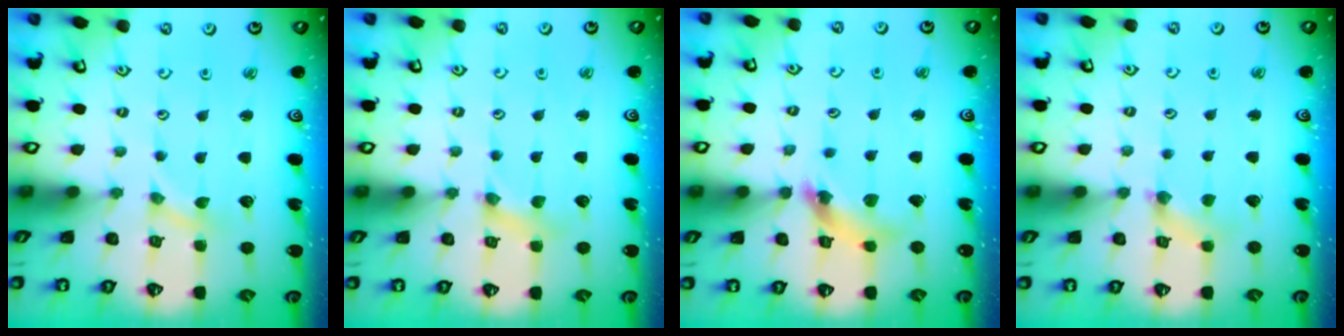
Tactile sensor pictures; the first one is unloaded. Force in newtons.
{"total": 1.8, "press": 1.8, "slide": 0.3}
{"total": 10.7, "press": 10.6, "slide": 1.3}
{"total": 1.3, "press": 1.3, "slide": 0.3}